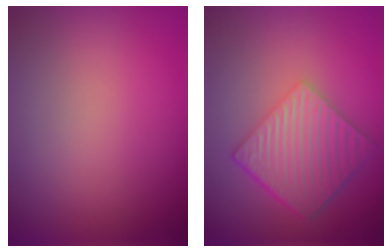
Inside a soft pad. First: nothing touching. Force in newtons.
{"total": 6.4, "press": 4.5, "slide": 4.6}